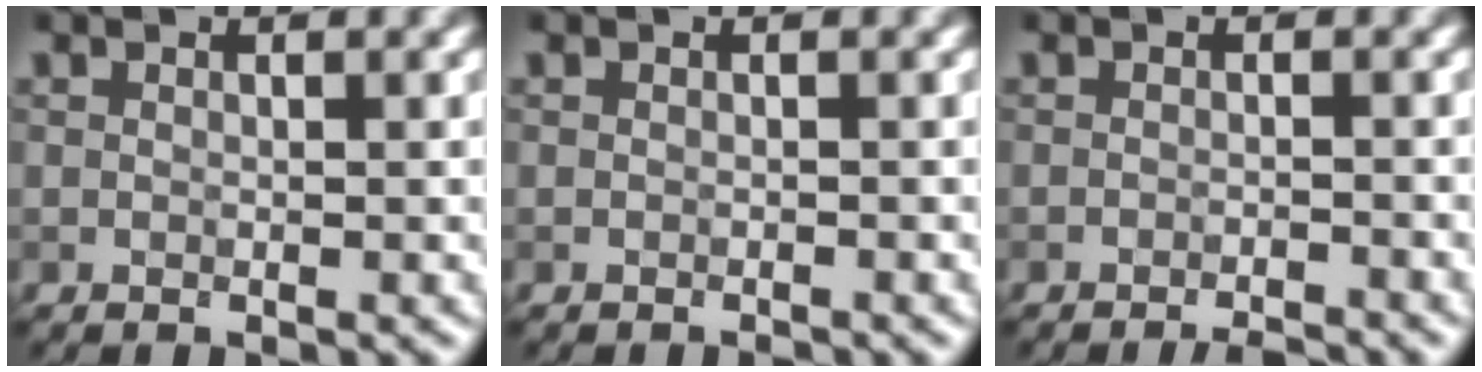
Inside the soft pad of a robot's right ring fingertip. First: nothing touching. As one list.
[{"total": 0.5, "force": [-0.5, 0.0, 0.2], "torque": [0.000, 0.000, -0.009]}, {"total": 2.2, "force": [-1.9, 0.2, 1.1], "torque": [-0.008, -0.002, -0.032]}]